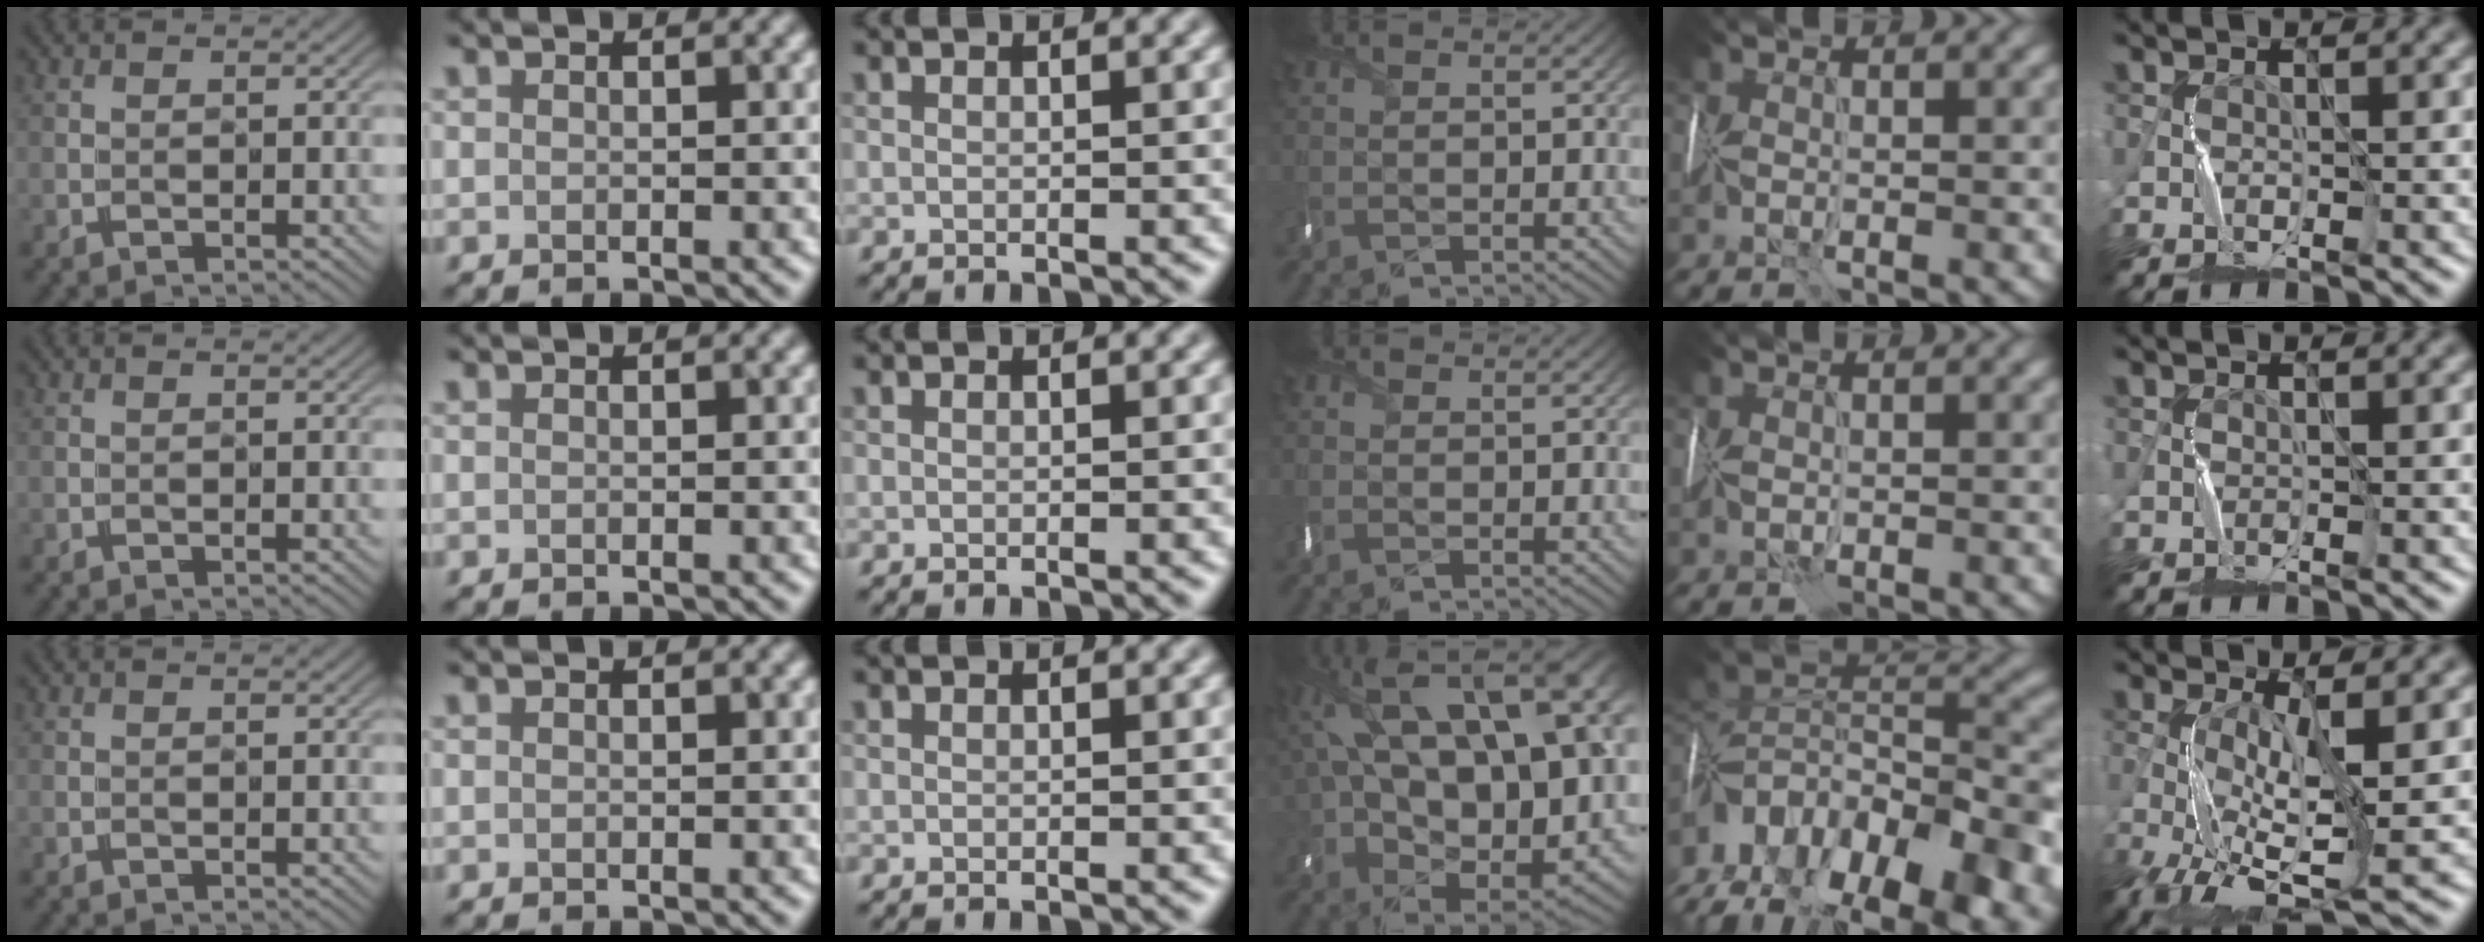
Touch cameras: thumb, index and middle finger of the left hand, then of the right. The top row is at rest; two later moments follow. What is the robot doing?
{"motion": "wrap", "object": "sponge"}